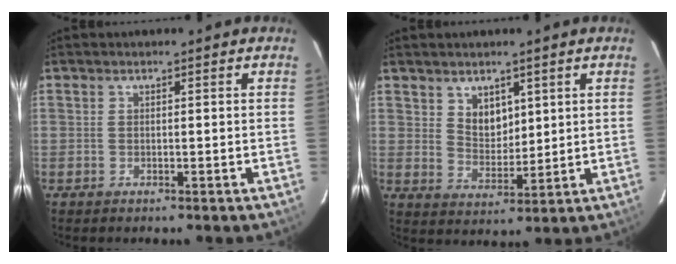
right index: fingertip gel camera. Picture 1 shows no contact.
{"total": 5.4, "force": [2.9, 3.7, 2.7], "torque": [-0.038, 0.000, 0.059]}